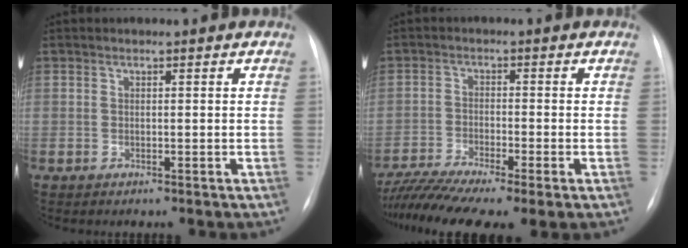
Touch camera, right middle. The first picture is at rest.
{"total": 9.4, "force": [-7.2, 0.5, 6.0], "torque": [-0.115, -0.013, -0.123]}